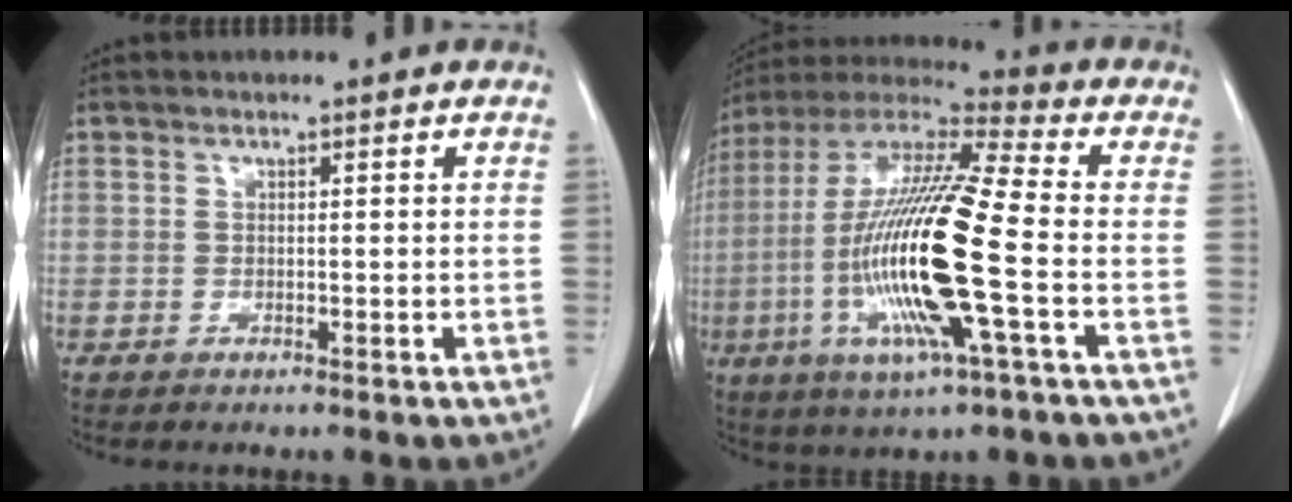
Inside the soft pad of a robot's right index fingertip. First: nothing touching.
{"total": 21.1, "force": [-4.2, 1.6, 20.6], "torque": [-0.438, -0.016, -0.084]}